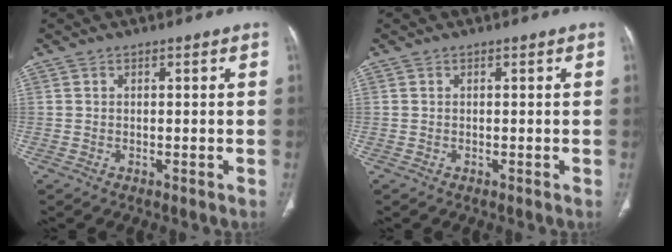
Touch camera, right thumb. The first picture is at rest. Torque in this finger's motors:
{"motor_torque": [0.00, 0.00, 0.02, 0.02, 0.00]}